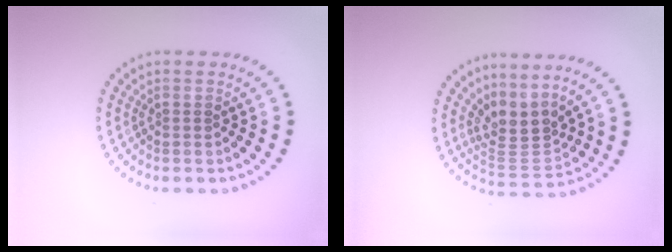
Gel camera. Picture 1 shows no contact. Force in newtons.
{"total": 3.4, "press": 2.4, "slide": 2.4}